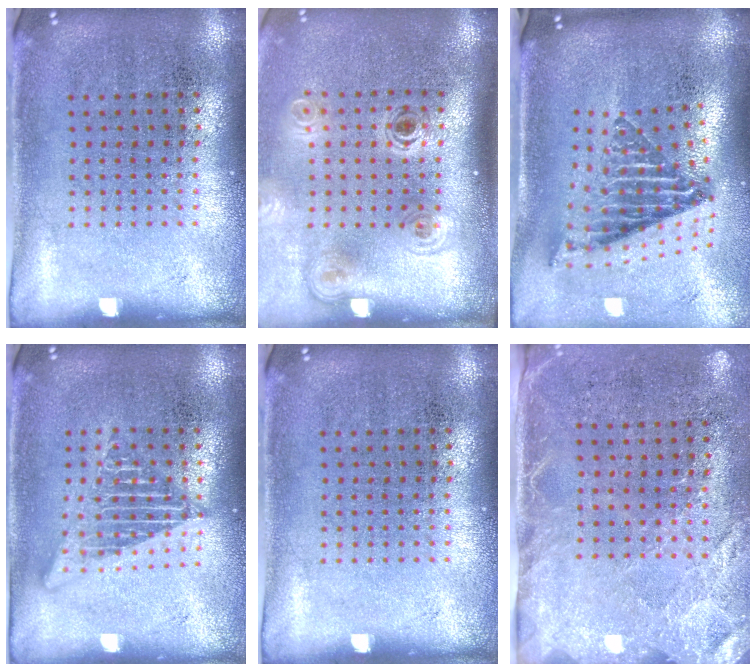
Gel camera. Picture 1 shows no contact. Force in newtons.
{"total": 2.0, "press": 1.3, "slide": 1.5}
{"total": 2.6, "press": 1.6, "slide": 2.0}
{"total": 2.7, "press": 2.7, "slide": 0.3}
{"total": 0.0}
{"total": 2.7, "press": 2.3, "slide": 1.5}